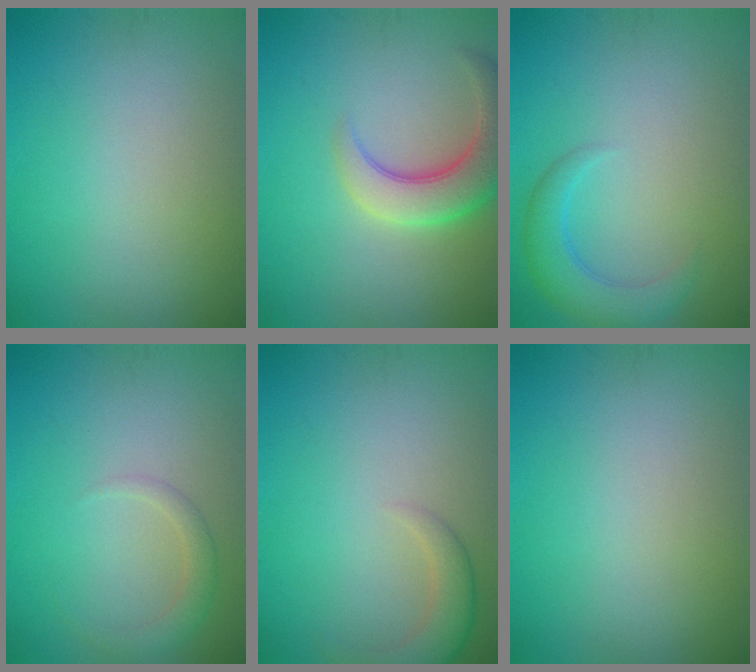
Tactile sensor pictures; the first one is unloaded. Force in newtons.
{"total": 5.7, "press": 5.6, "slide": 0.7}
{"total": 3.4, "press": 3.3, "slide": 0.3}
{"total": 1.8, "press": 1.8, "slide": 0.1}
{"total": 3.0, "press": 3.0, "slide": 0.2}
{"total": 0.0}